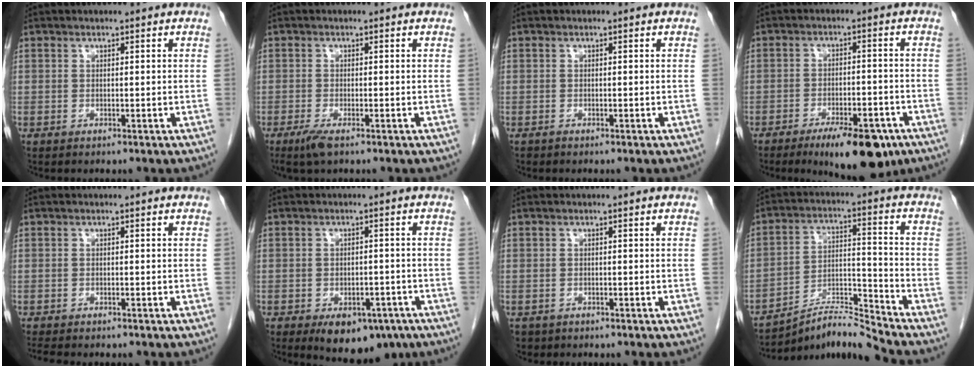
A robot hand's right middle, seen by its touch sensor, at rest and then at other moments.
{"total": 2.6, "force": [-1.6, 0.4, 1.9], "torque": [-0.044, -0.007, -0.032]}
{"total": 0.0}
{"total": 10.9, "force": [-7.2, 3.5, 7.4], "torque": [-0.100, -0.006, -0.106]}
{"total": 2.7, "force": [-2.3, 0.6, 1.2], "torque": [-0.025, -0.008, -0.030]}
{"total": 9.4, "force": [-5.8, 5.2, 5.3], "torque": [-0.062, 0.003, -0.075]}
{"total": 1.9, "force": [-1.3, 1.4, 0.2], "torque": [-0.011, 0.000, -0.019]}
{"total": 9.0, "force": [-8.6, -2.1, 1.3], "torque": [-0.030, 0.021, -0.154]}